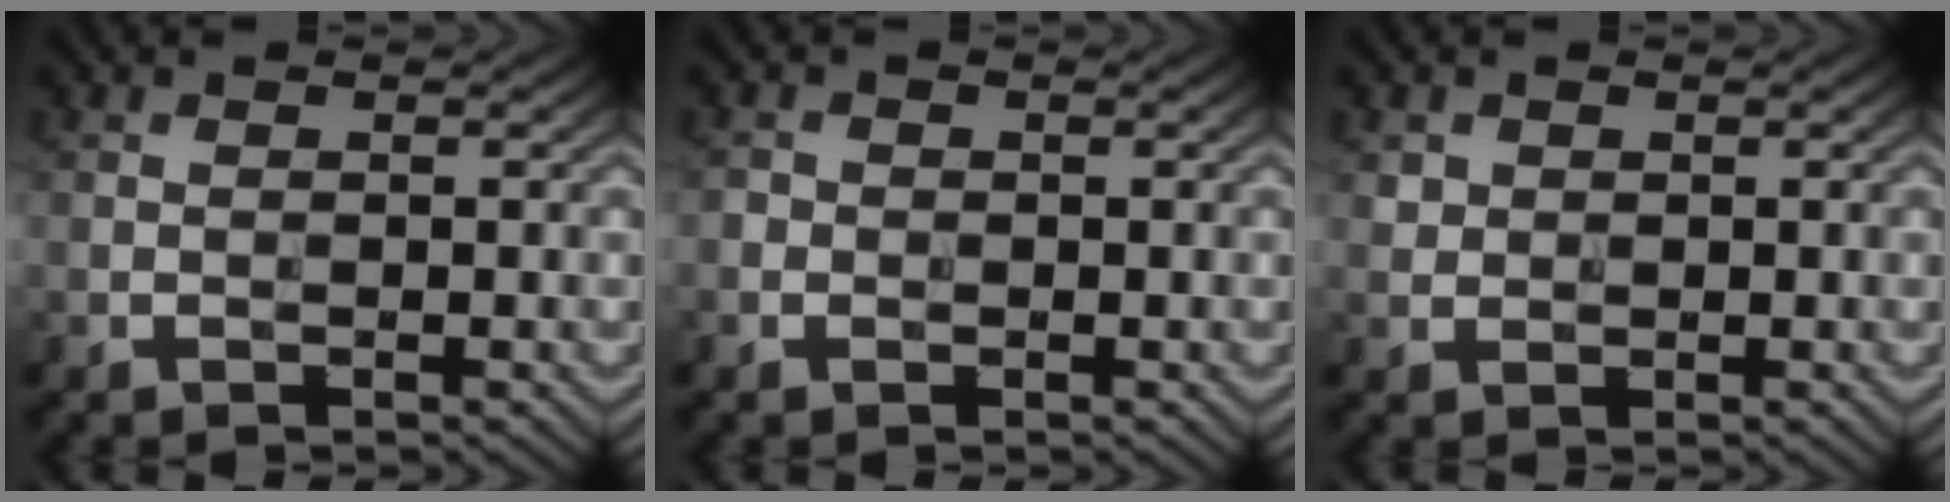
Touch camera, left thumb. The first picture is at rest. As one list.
[{"total": 1.1, "force": [-0.3, 1.1, 0.2], "torque": [0.000, -0.004, -0.010]}, {"total": 1.3, "force": [0.5, 1.2, 0.2], "torque": [-0.006, -0.002, 0.011]}]